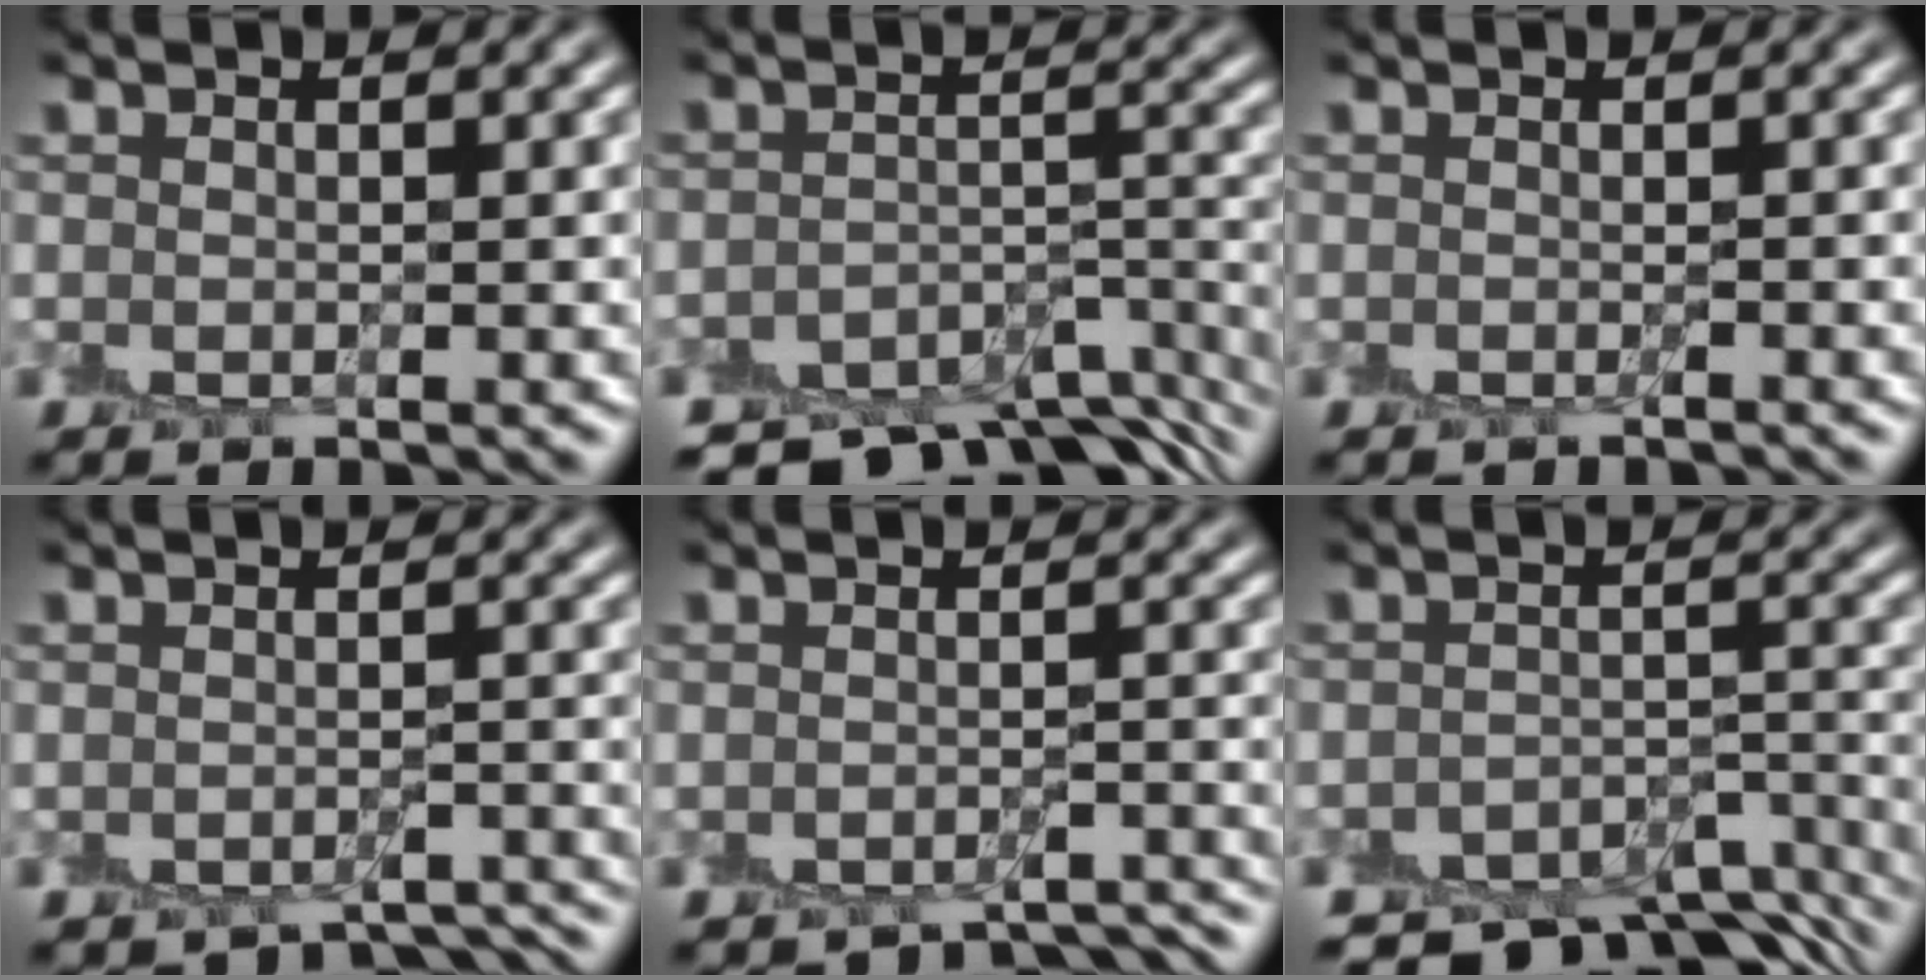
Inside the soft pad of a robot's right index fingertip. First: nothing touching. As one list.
[{"total": 9.2, "force": [-8.2, 2.7, 3.3], "torque": [-0.040, -0.009, -0.125]}, {"total": 0.7, "force": [-0.7, 0.1, 0.0], "torque": [-0.001, -0.005, -0.013]}, {"total": 4.6, "force": [-3.9, 1.9, 1.5], "torque": [-0.012, 0.000, -0.039]}, {"total": 4.5, "force": [-4.1, 1.5, 1.2], "torque": [-0.009, 0.003, -0.041]}, {"total": 8.4, "force": [-7.6, 2.5, 2.6], "torque": [-0.030, -0.007, -0.111]}]